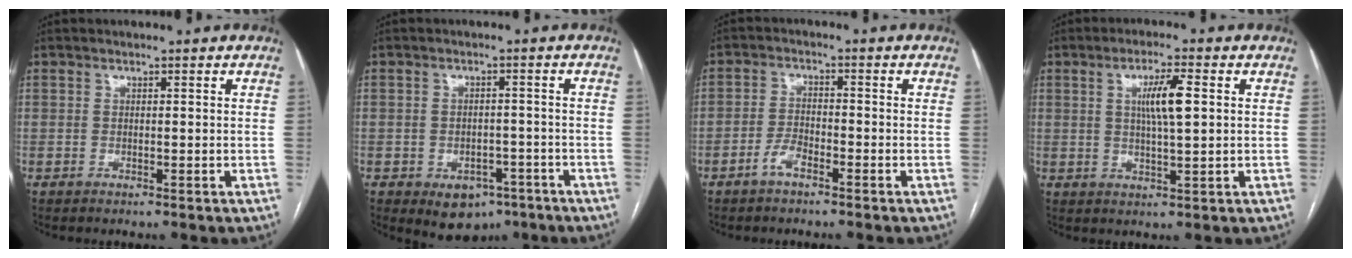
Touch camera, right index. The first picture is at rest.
{"total": 6.2, "force": [-3.6, 4.2, 2.9], "torque": [-0.029, 0.005, -0.041]}
{"total": 3.1, "force": [-2.2, 0.9, 2.0], "torque": [-0.039, 0.004, -0.045]}
{"total": 6.0, "force": [1.3, 0.6, 5.8], "torque": [-0.106, 0.002, 0.024]}